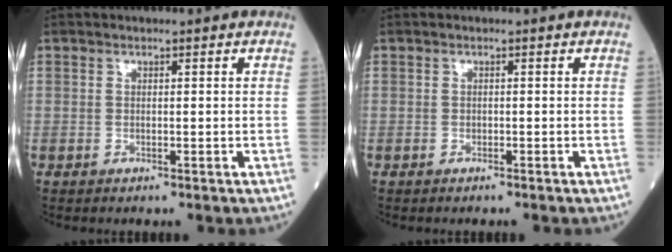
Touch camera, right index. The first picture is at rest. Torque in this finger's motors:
{"motor_torque": [0.17, 0.09, 0.08, 0.00]}